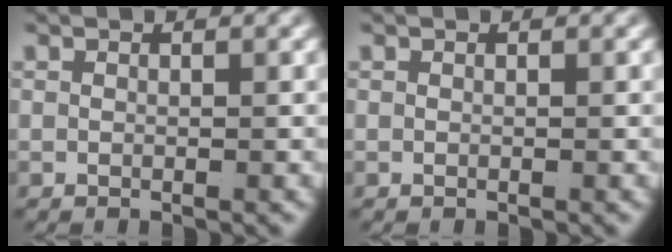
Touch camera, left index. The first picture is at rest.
{"total": 0.0}